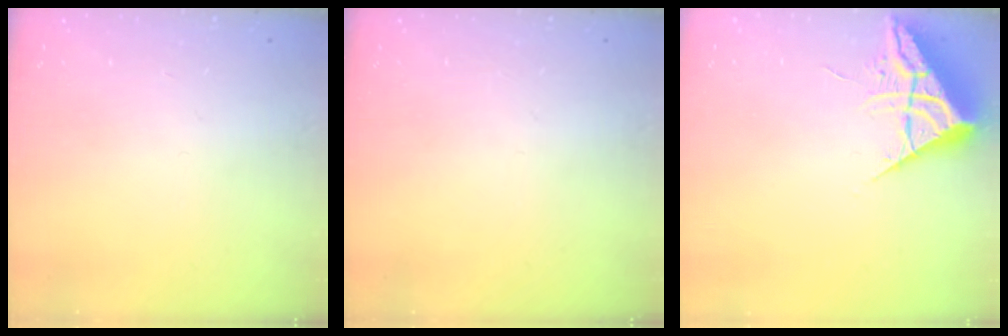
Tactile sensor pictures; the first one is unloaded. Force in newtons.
{"total": 0.0}
{"total": 6.9, "press": 6.9, "slide": 0.4}